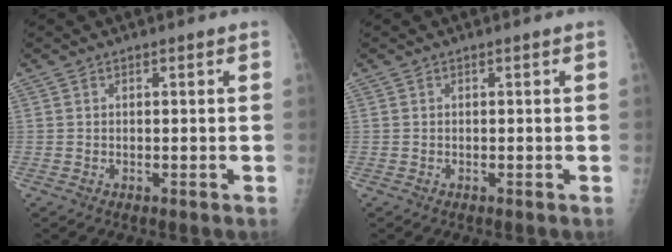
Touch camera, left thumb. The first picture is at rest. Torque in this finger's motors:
{"motor_torque": [0.00, 0.00, -0.07, -0.07, 0.00]}